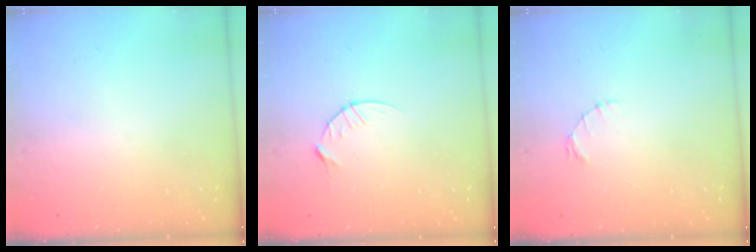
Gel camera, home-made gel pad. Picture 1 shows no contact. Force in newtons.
{"total": 4.1, "press": 4.1, "slide": 0.5}
{"total": 1.6, "press": 1.5, "slide": 0.3}